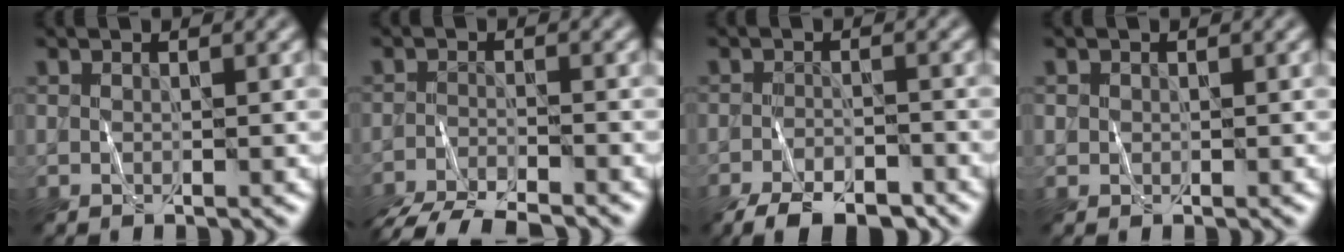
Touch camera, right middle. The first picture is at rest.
{"total": 6.9, "force": [-6.2, 1.4, 2.7], "torque": [-0.053, -0.027, -0.100]}
{"total": 6.7, "force": [-5.1, 2.5, 3.5], "torque": [-0.050, -0.019, -0.083]}
{"total": 0.6, "force": [0.1, 0.6, 0.0], "torque": [0.005, -0.001, 0.001]}